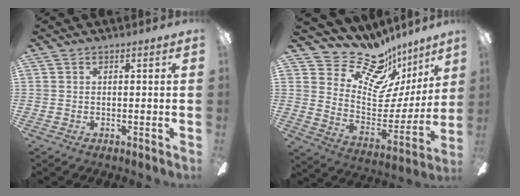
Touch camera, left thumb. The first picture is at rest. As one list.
[{"total": 18.0, "force": [13.9, 9.0, 7.0], "torque": [-0.098, -0.122, 0.240]}]